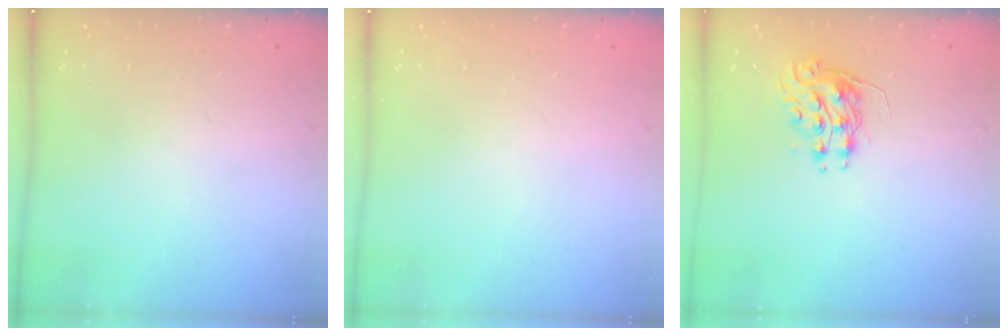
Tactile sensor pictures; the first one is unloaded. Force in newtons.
{"total": 0.0}
{"total": 8.8, "press": 8.7, "slide": 0.4}